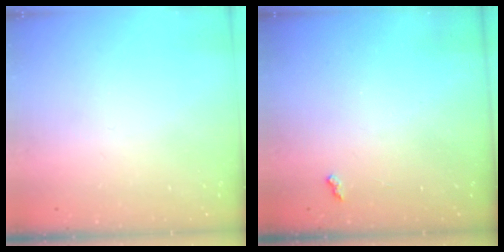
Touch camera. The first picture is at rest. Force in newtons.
{"total": 2.4, "press": 2.4, "slide": 0.4}